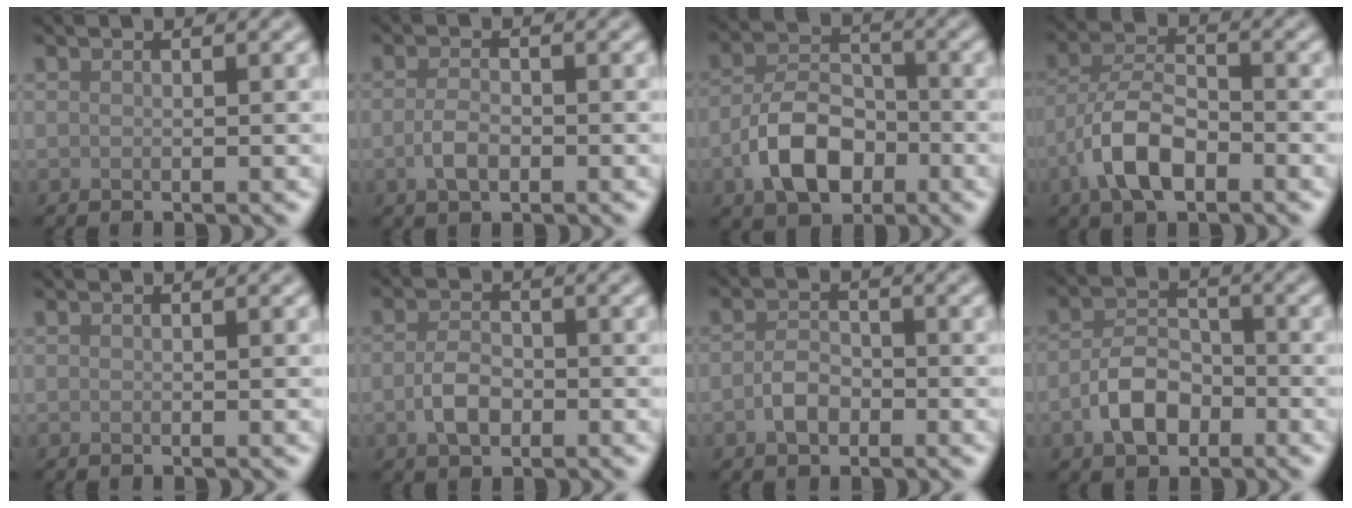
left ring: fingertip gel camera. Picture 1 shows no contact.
{"total": 2.2, "force": [-0.7, 1.2, 1.7], "torque": [-0.035, 0.000, -0.015]}
{"total": 6.3, "force": [-2.5, 4.0, 4.2], "torque": [-0.077, 0.002, -0.050]}
{"total": 5.6, "force": [-2.7, 2.7, 4.2], "torque": [-0.079, 0.008, -0.060]}
{"total": 0.0}
{"total": 2.9, "force": [-0.8, 1.9, 2.1], "torque": [-0.044, 0.001, -0.019]}
{"total": 2.4, "force": [-0.9, 1.6, 1.5], "torque": [-0.031, 0.004, -0.022]}
{"total": 4.4, "force": [-1.9, 2.8, 2.8], "torque": [-0.051, 0.006, -0.040]}